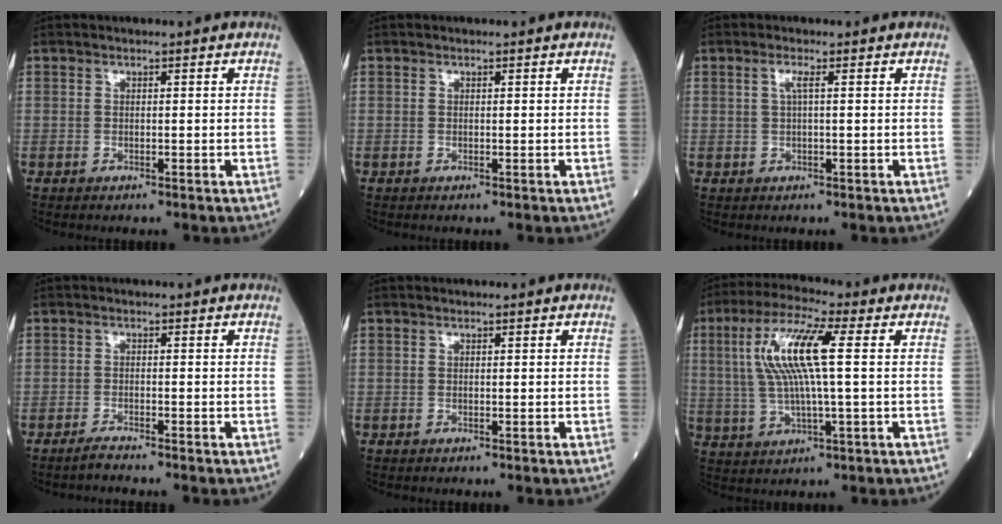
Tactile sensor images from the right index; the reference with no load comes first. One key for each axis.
{"total": 0.0}
{"total": 1.4, "fx": 0.3, "fy": -0.1, "fz": 1.4, "tx": -0.033, "ty": 0.003, "tz": 0.006}
{"total": 1.7, "fx": -1.7, "fy": -0.3, "fz": 0.4, "tx": -0.015, "ty": -0.002, "tz": -0.030}
{"total": 0.0}
{"total": 11.2, "fx": 2.6, "fy": 0.2, "fz": 10.9, "tx": -0.238, "ty": 0.011, "tz": 0.049}